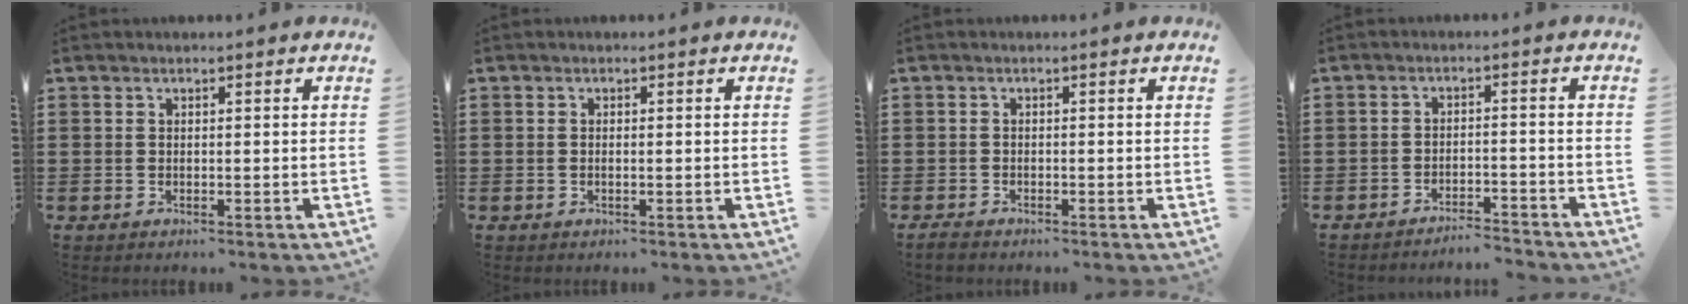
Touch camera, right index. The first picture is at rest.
{"total": 0.0}
{"total": 1.2, "force": [-1.1, 0.3, 0.2], "torque": [-0.008, -0.002, -0.022]}
{"total": 3.3, "force": [-3.3, 0.0, 0.2], "torque": [-0.010, -0.003, -0.070]}